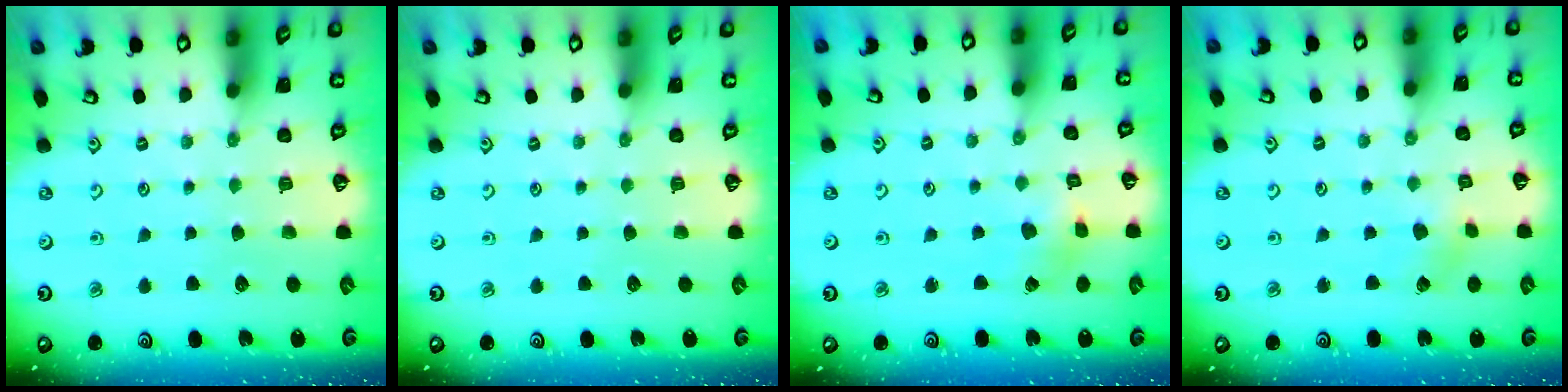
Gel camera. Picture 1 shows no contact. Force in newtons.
{"total": 0.0}
{"total": 2.3, "press": 2.3, "slide": 0.5}
{"total": 2.7, "press": 2.6, "slide": 0.6}